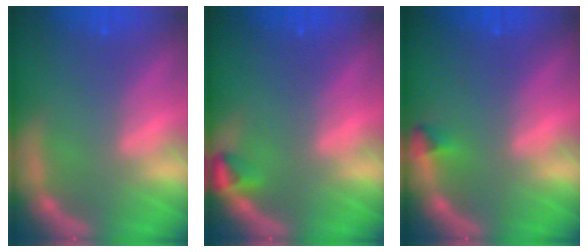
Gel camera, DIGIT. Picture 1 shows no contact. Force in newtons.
{"total": 1.5}
{"total": 0.9}